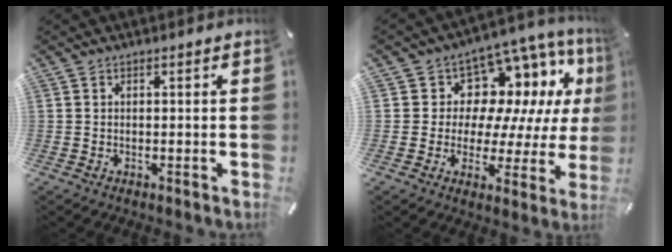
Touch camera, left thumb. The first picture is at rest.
{"total": 10.4, "force": [5.0, 8.5, 3.3], "torque": [-0.057, -0.061, 0.096]}